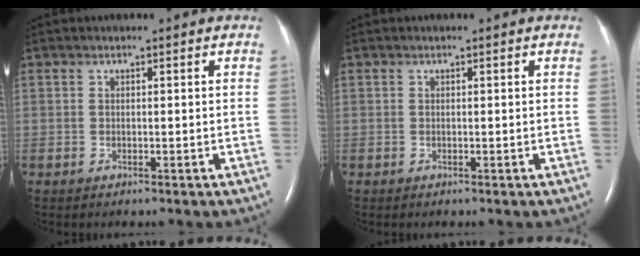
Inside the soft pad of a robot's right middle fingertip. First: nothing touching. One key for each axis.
{"total": 0.0}